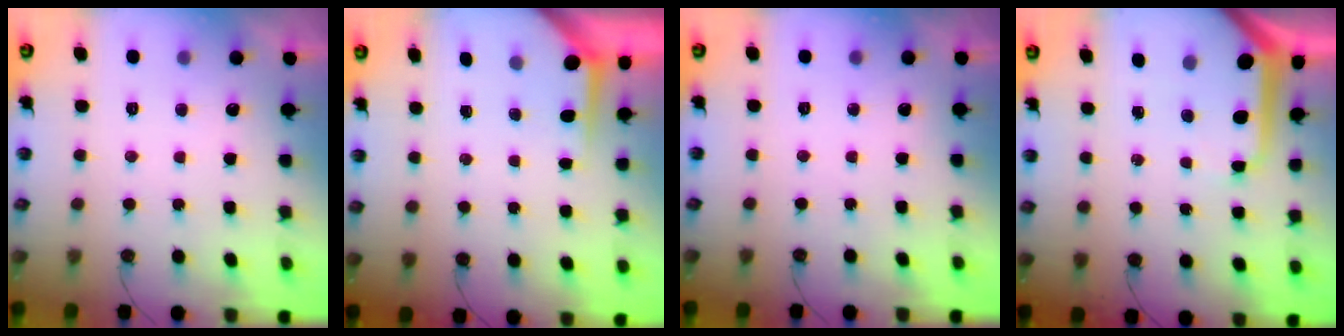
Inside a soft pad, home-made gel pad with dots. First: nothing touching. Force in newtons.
{"total": 3.6, "press": 3.6, "slide": 0.3}
{"total": 0.0}
{"total": 9.1, "press": 9.1, "slide": 0.9}